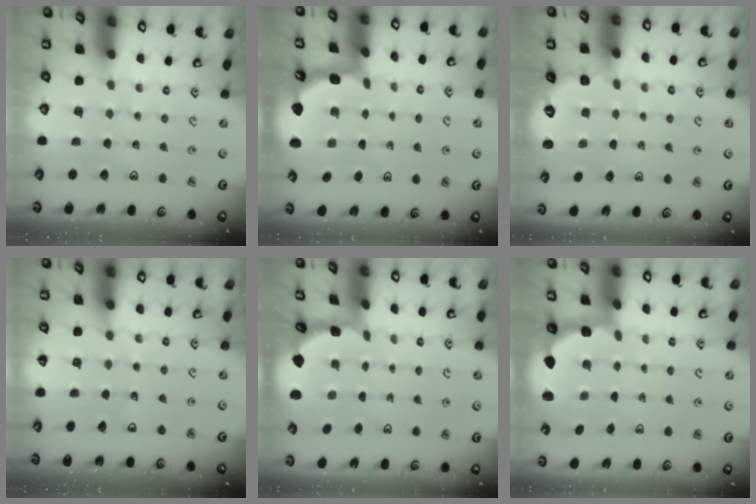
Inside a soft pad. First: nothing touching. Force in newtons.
{"total": 2.0, "press": 2.0, "slide": 0.2}
{"total": 1.8, "press": 1.1, "slide": 1.4}
{"total": 2.5, "press": 2.5, "slide": 0.2}
{"total": 1.6, "press": 1.5, "slide": 0.2}
{"total": 2.7, "press": 2.4, "slide": 1.4}